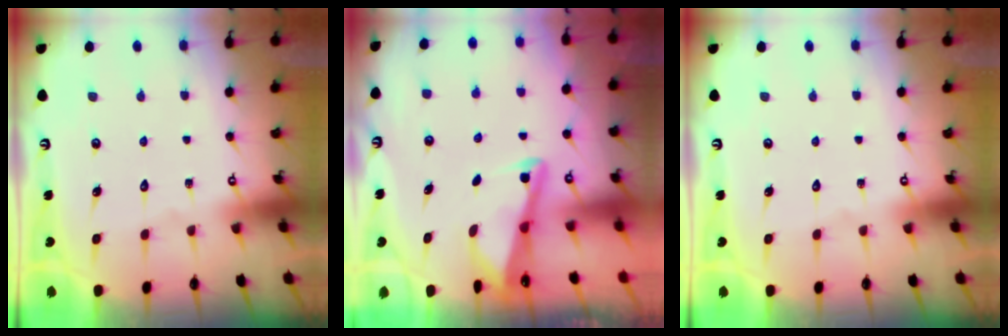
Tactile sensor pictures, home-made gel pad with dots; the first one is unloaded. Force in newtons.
{"total": 2.8, "press": 2.8, "slide": 0.4}
{"total": 0.0}